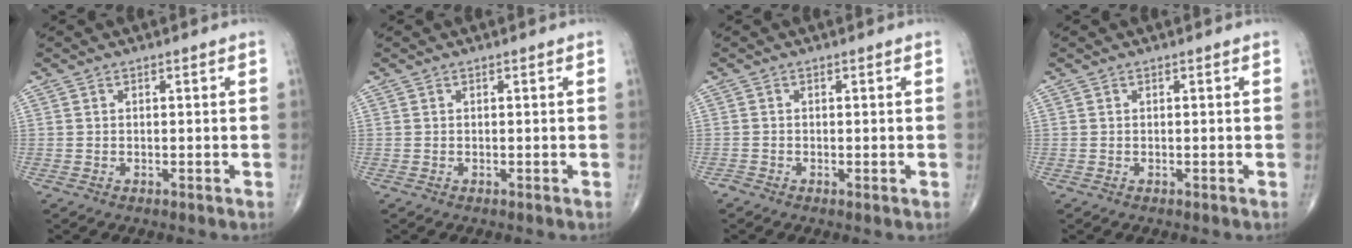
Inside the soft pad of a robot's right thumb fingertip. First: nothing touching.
{"total": 0.0}
{"total": 0.6, "force": [-0.3, 0.3, 0.5], "torque": [-0.009, -0.004, -0.012]}
{"total": 0.0}